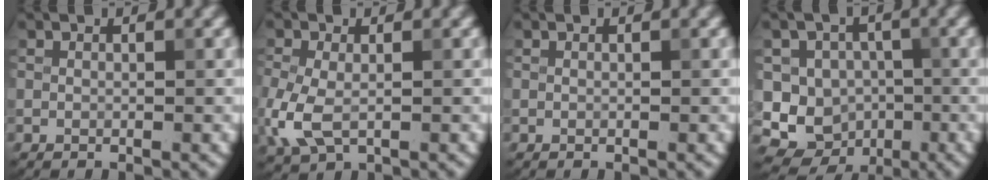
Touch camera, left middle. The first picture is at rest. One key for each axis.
{"total": 4.3, "fx": -0.9, "fy": 2.8, "fz": 3.2, "tx": -0.086, "ty": -0.011, "tz": -0.017}
{"total": 0.0}
{"total": 7.9, "fx": -1.8, "fy": 7.3, "fz": 2.4, "tx": -0.029, "ty": 0.012, "tz": -0.051}